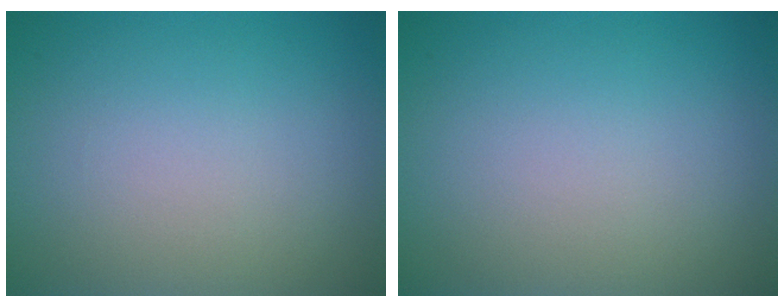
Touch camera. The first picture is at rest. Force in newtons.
{"total": 0.0}